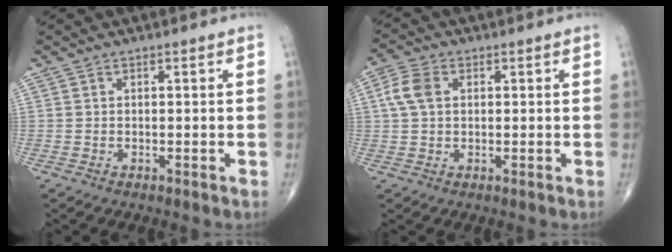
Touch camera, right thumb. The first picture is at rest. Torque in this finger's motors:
{"motor_torque": [-0.48, 0.49, 0.16, 0.05, 0.05]}